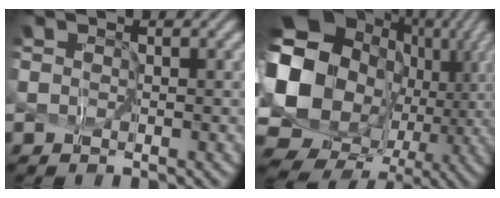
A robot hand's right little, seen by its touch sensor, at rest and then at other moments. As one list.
[{"total": 19.1, "force": [0.5, 15.8, 10.7], "torque": [-0.218, -0.039, 0.015]}]